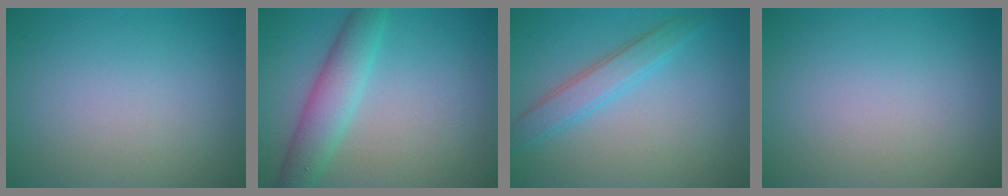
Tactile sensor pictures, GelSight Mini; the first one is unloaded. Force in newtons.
{"total": 4.3, "press": 4.3, "slide": 0.1}
{"total": 3.0, "press": 3.0, "slide": 0.1}
{"total": 0.0}